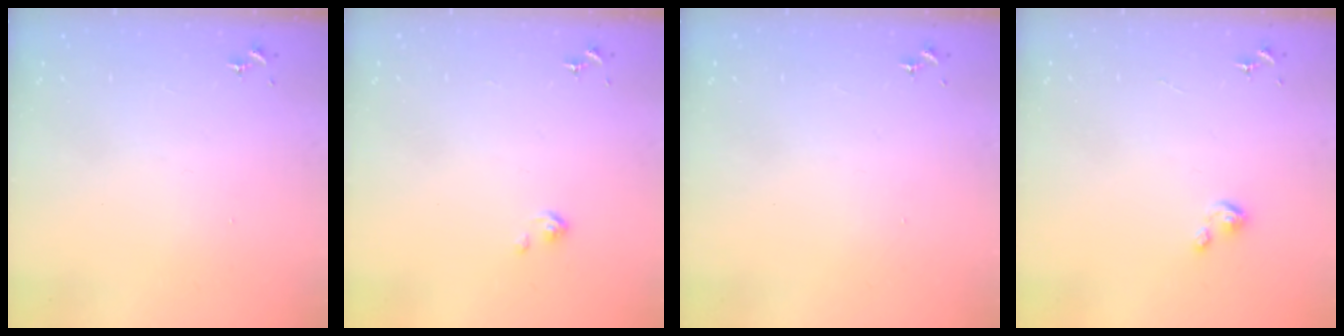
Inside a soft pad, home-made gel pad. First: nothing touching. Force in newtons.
{"total": 3.0, "press": 3.0, "slide": 0.3}
{"total": 0.0}
{"total": 3.0, "press": 3.0, "slide": 0.2}